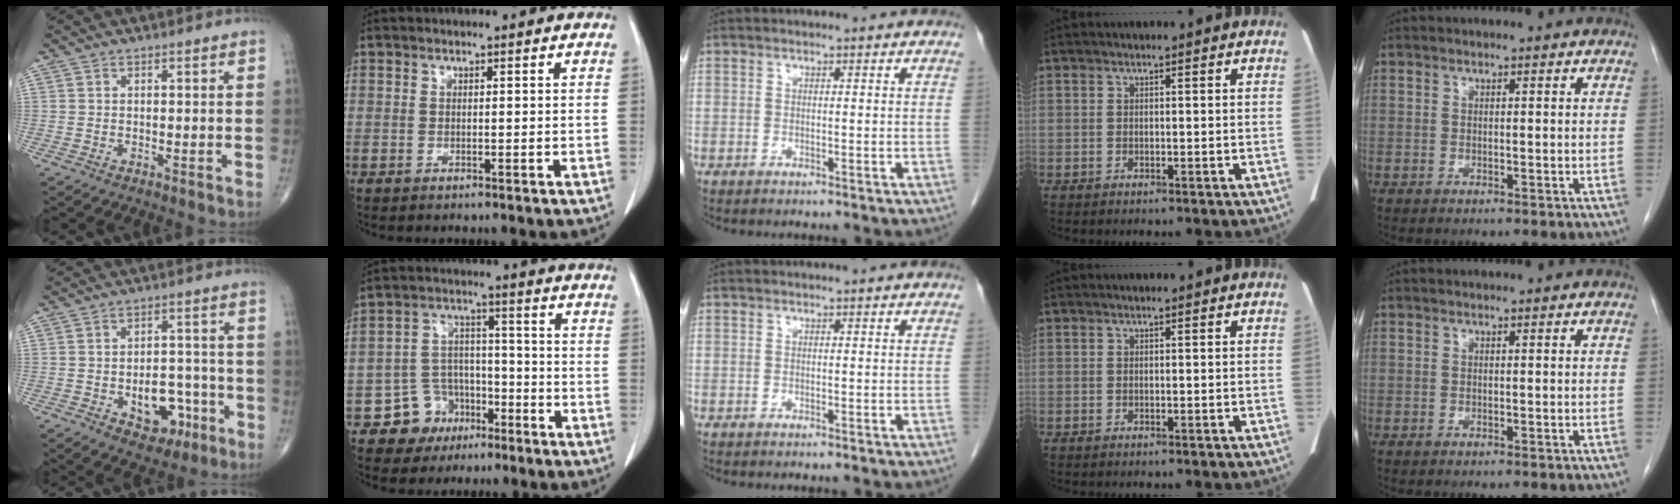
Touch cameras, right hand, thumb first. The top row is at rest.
{"thumb": {"total": 9.7, "force": [-3.9, 6.2, 6.4], "torque": [-0.051, 0.035, -0.047]}, "index": {"total": 7.4, "force": [-4.3, 5.9, 0.9], "torque": [-0.009, 0.017, -0.066]}}